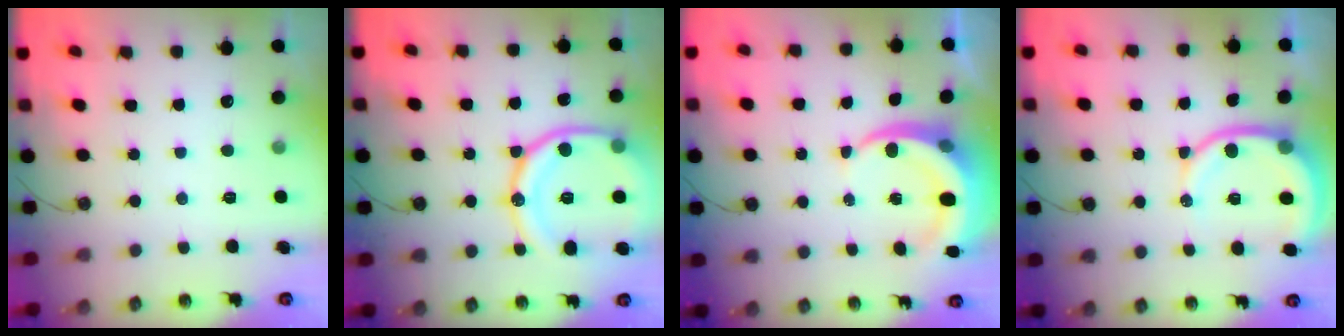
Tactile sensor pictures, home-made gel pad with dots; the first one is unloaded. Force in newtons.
{"total": 20.7, "press": 20.5, "slide": 2.4}
{"total": 7.7, "press": 7.7, "slide": 1.1}
{"total": 10.9, "press": 10.8, "slide": 1.5}